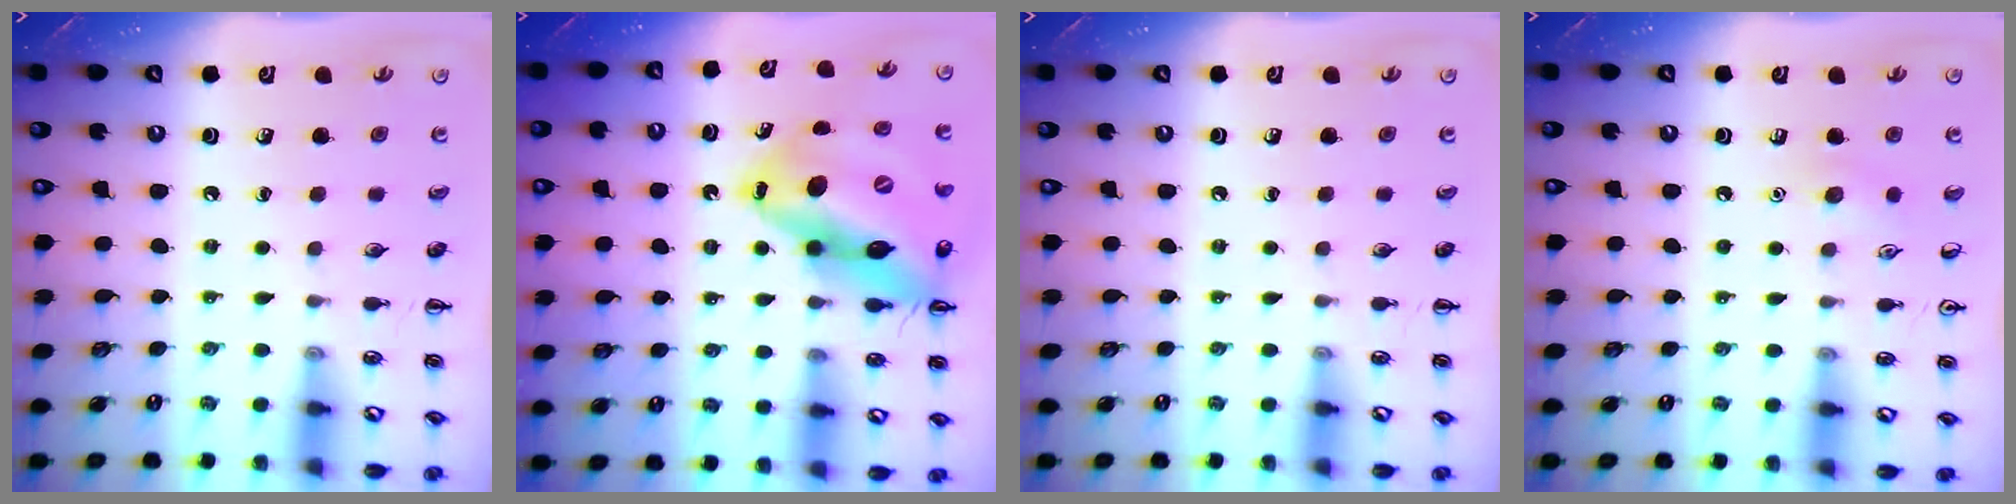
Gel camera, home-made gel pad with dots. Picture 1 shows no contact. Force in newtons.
{"total": 22.4, "press": 21.6, "slide": 5.7}
{"total": 0.0}
{"total": 6.4, "press": 6.1, "slide": 2.0}